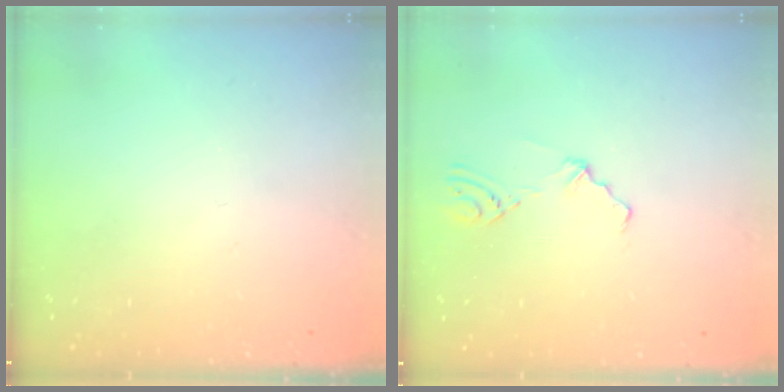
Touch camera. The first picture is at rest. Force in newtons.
{"total": 2.1, "press": 1.1, "slide": 1.8}